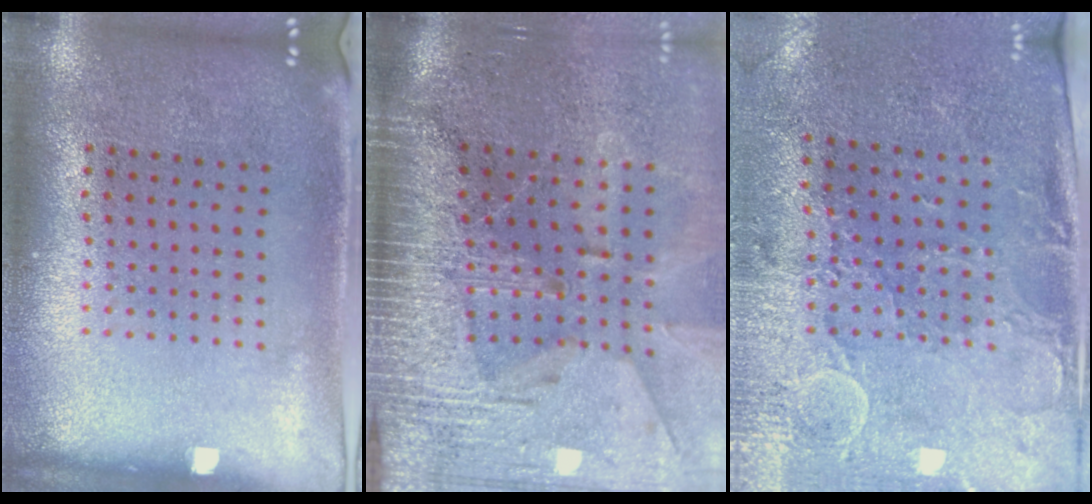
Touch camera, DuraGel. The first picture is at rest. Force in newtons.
{"total": 4.0, "press": 3.5, "slide": 2.0}
{"total": 2.9, "press": 2.6, "slide": 1.3}